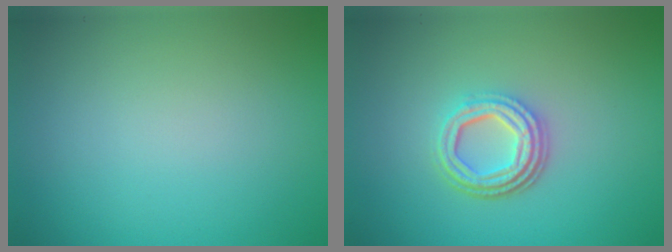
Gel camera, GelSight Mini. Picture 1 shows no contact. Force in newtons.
{"total": 4.4, "press": 3.2, "slide": 3.0}